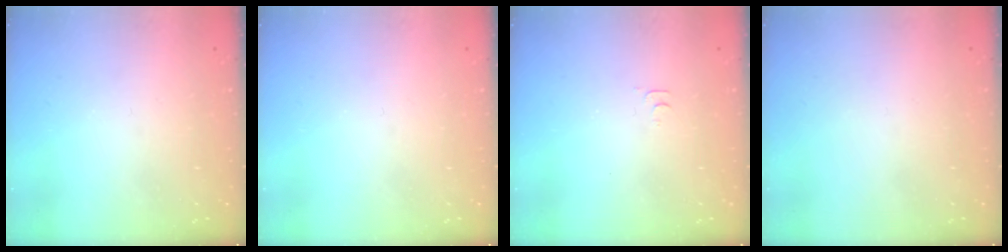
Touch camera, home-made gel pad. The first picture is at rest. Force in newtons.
{"total": 0.0}
{"total": 3.8, "press": 3.8, "slide": 0.6}
{"total": 1.6, "press": 1.6, "slide": 0.1}